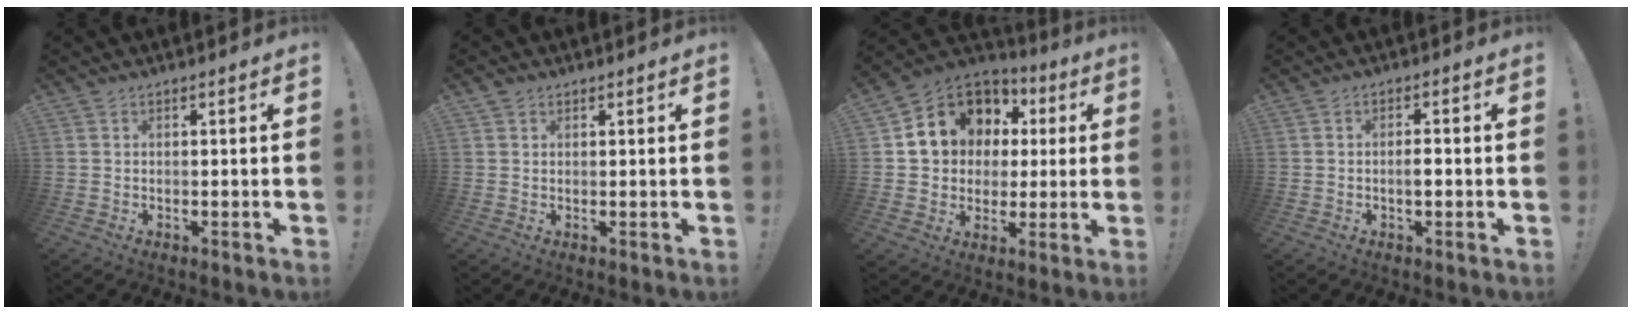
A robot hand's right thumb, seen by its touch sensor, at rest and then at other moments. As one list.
[{"total": 1.3, "force": [0.9, 0.9, 0.3], "torque": [-0.007, 0.000, 0.016]}, {"total": 14.5, "force": [5.3, 12.2, 5.8], "torque": [-0.083, -0.028, 0.117]}, {"total": 2.7, "force": [-0.7, 0.8, 2.4], "torque": [-0.027, -0.002, -0.016]}]